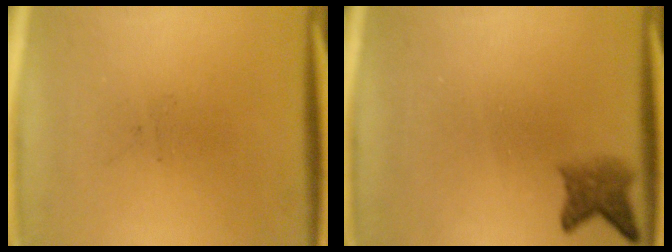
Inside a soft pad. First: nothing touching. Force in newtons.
{"total": 2.9}